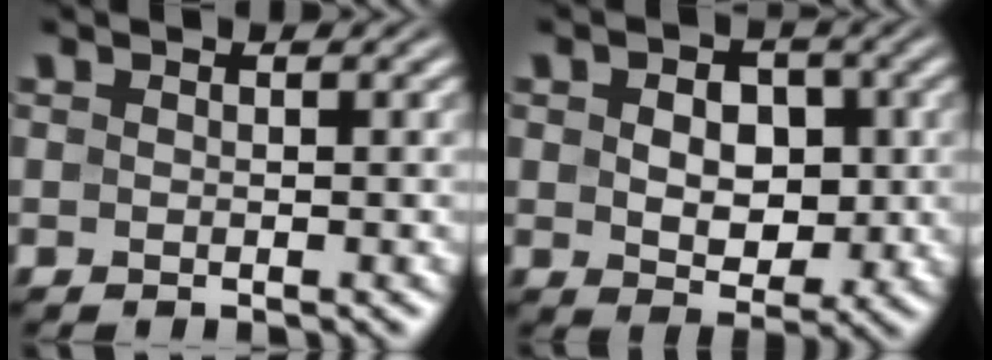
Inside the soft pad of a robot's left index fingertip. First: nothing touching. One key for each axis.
{"total": 4.9, "fx": 0.2, "fy": 3.6, "fz": 3.3, "tx": -0.054, "ty": -0.006, "tz": 0.000}